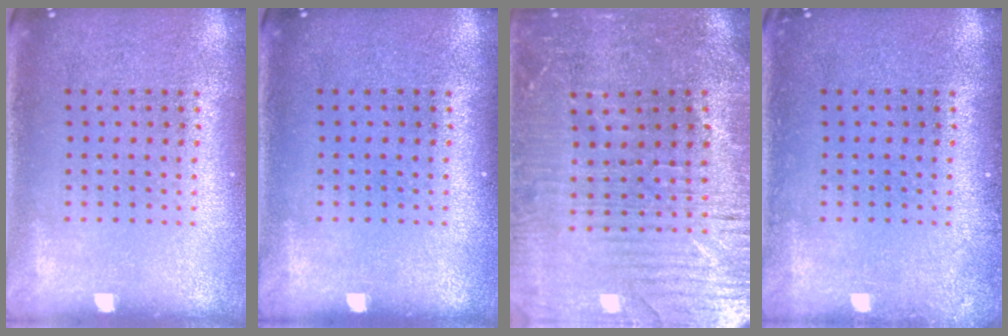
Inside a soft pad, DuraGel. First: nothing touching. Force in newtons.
{"total": 0.0}
{"total": 2.7, "press": 2.6, "slide": 0.6}
{"total": 0.8, "press": 0.8, "slide": 0.1}